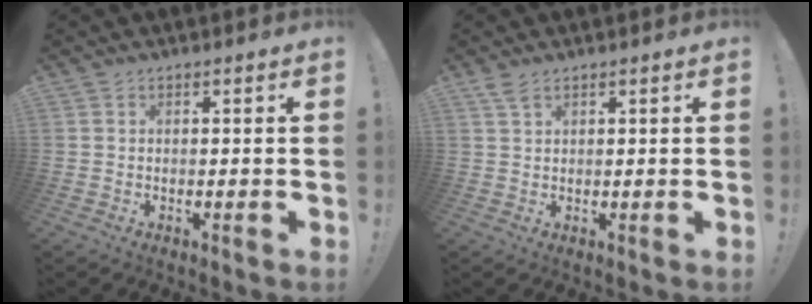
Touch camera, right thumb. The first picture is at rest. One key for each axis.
{"total": 2.7, "fx": 2.0, "fy": 0.8, "fz": 1.7, "tx": -0.028, "ty": -0.008, "tz": 0.035}